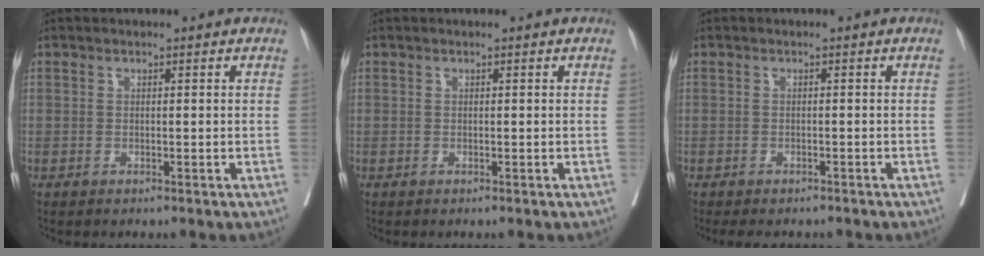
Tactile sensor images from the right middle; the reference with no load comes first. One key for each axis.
{"total": 0.0}
{"total": 6.0, "fx": -5.2, "fy": 1.9, "fz": 2.1, "tx": -0.019, "ty": -0.002, "tz": -0.067}